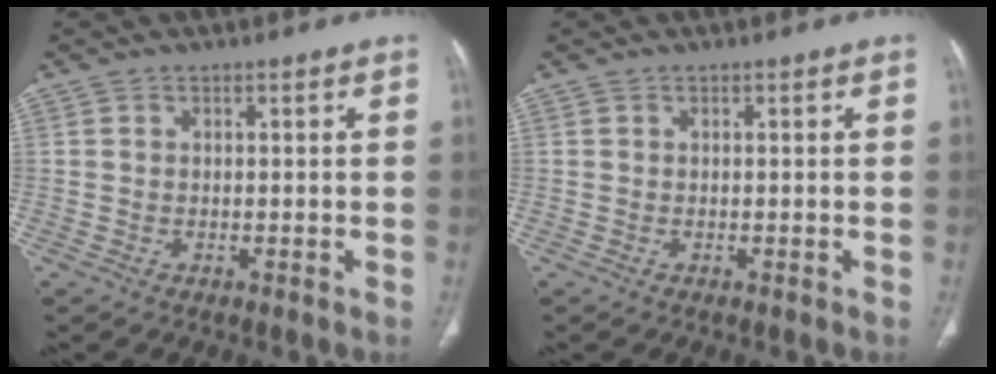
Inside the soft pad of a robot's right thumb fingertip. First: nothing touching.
{"total": 0.0}